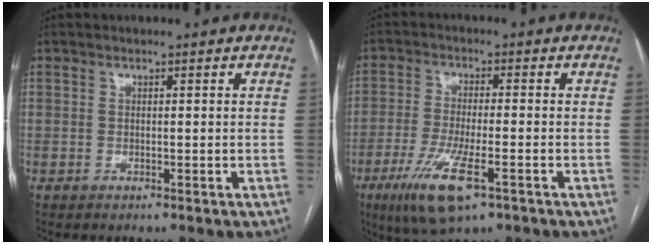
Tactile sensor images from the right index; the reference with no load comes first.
{"total": 10.1, "force": [-5.2, 1.9, 8.5], "torque": [-0.172, -0.026, -0.086]}